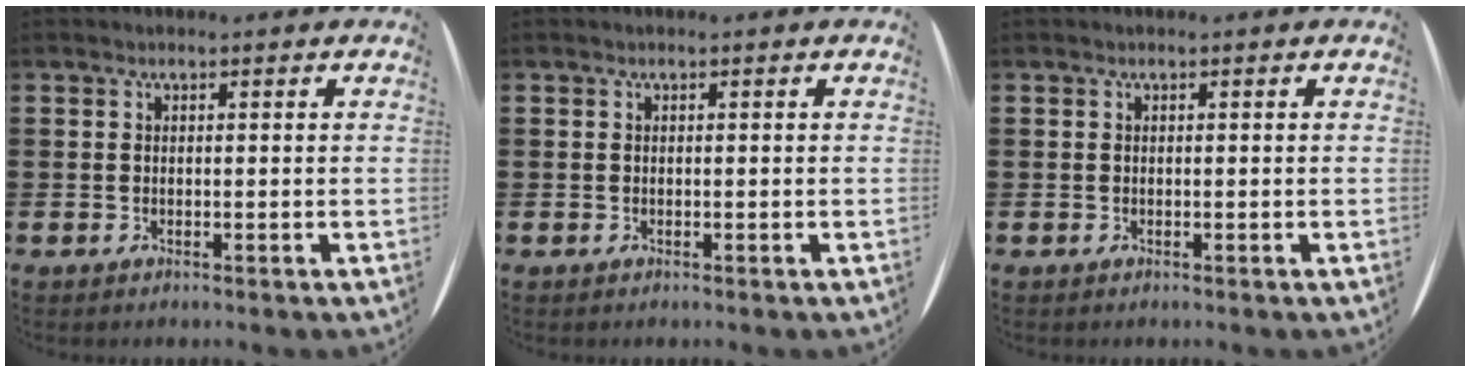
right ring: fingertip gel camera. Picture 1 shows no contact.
{"total": 0.0}
{"total": 0.0}